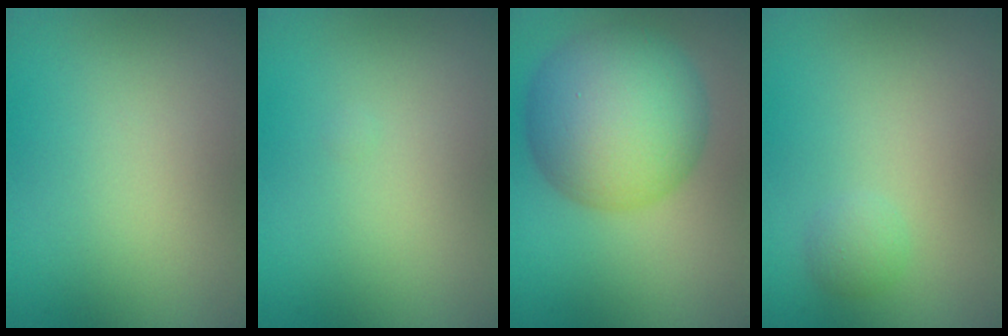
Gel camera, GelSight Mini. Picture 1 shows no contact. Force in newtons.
{"total": 0.0}
{"total": 10.4, "press": 10.4, "slide": 0.2}
{"total": 1.1, "press": 1.1, "slide": 0.1}